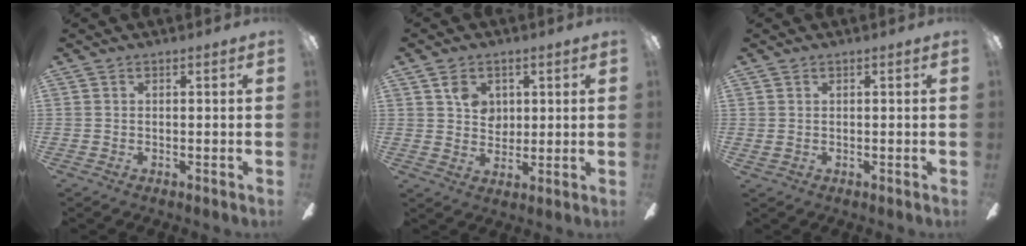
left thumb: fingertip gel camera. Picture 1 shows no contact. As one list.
[{"total": 5.7, "force": [2.6, 4.6, 2.3], "torque": [-0.035, 0.000, 0.044]}, {"total": 0.6, "force": [0.2, 0.4, 0.4], "torque": [-0.008, 0.005, 0.002]}]